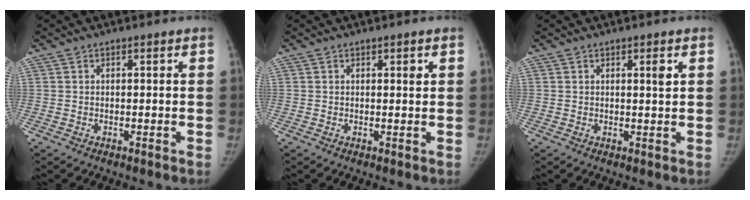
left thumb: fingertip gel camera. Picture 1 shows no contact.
{"total": 1.2, "force": [0.5, 0.4, 1.0], "torque": [-0.010, -0.001, 0.008]}
{"total": 1.8, "force": [0.8, 0.2, 1.6], "torque": [-0.024, -0.004, 0.012]}